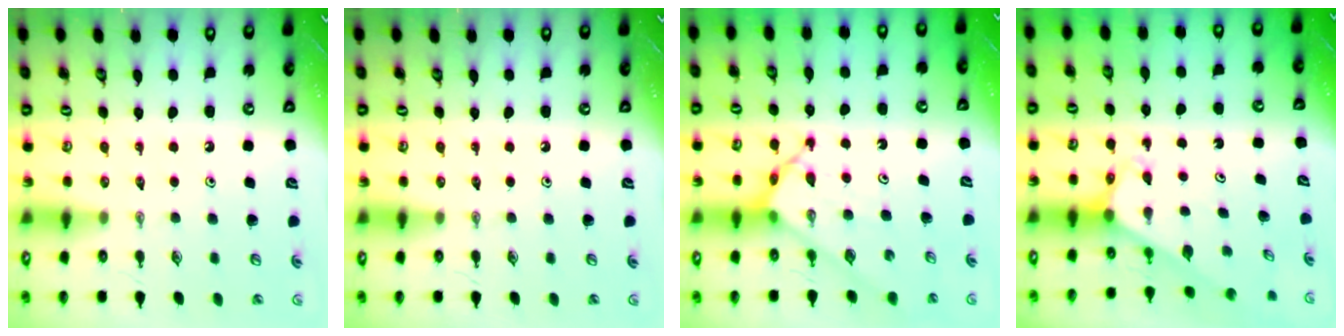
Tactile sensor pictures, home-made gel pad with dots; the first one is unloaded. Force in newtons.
{"total": 0.0}
{"total": 9.0, "press": 8.9, "slide": 0.9}
{"total": 2.7, "press": 2.7, "slide": 0.2}